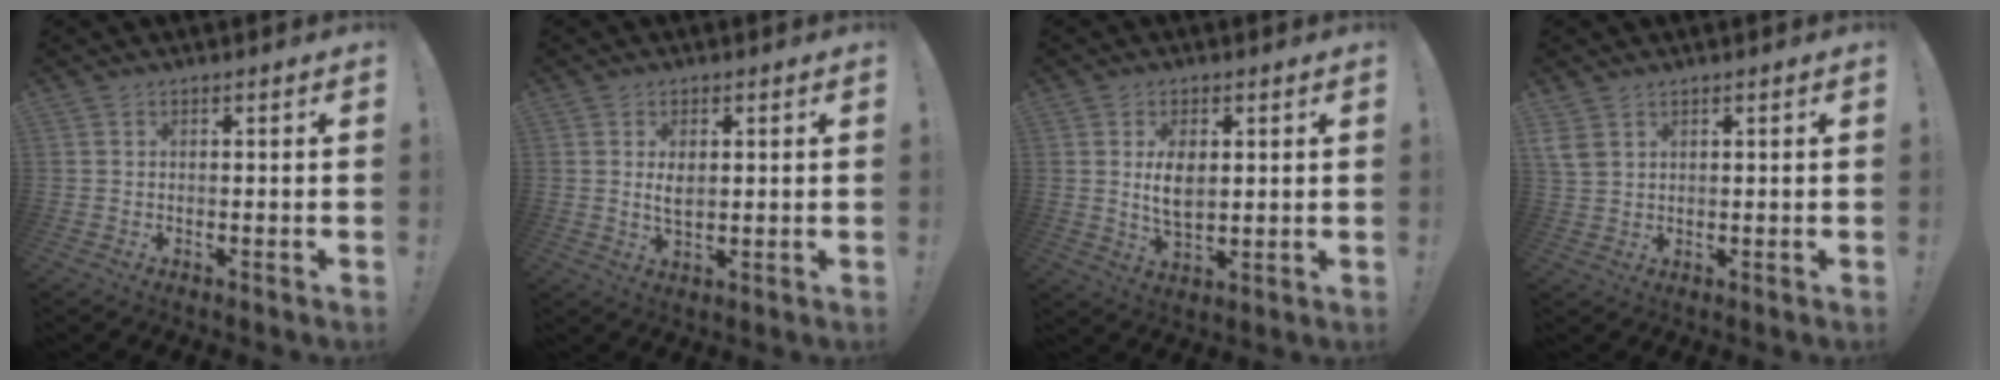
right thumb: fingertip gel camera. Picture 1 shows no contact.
{"total": 3.9, "force": [0.8, 2.2, 3.2], "torque": [-0.051, -0.006, 0.010]}
{"total": 7.0, "force": [1.4, 4.0, 5.6], "torque": [-0.095, -0.008, 0.021]}
{"total": 4.2, "force": [2.5, 2.6, 2.2], "torque": [-0.050, -0.008, 0.049]}